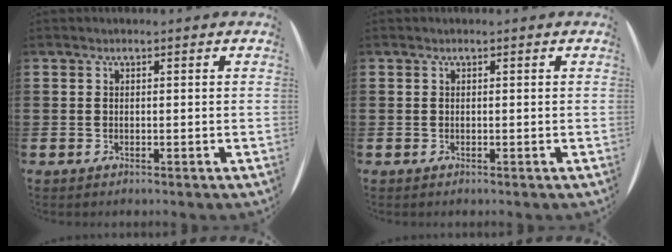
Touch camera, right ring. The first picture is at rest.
{"total": 0.0}